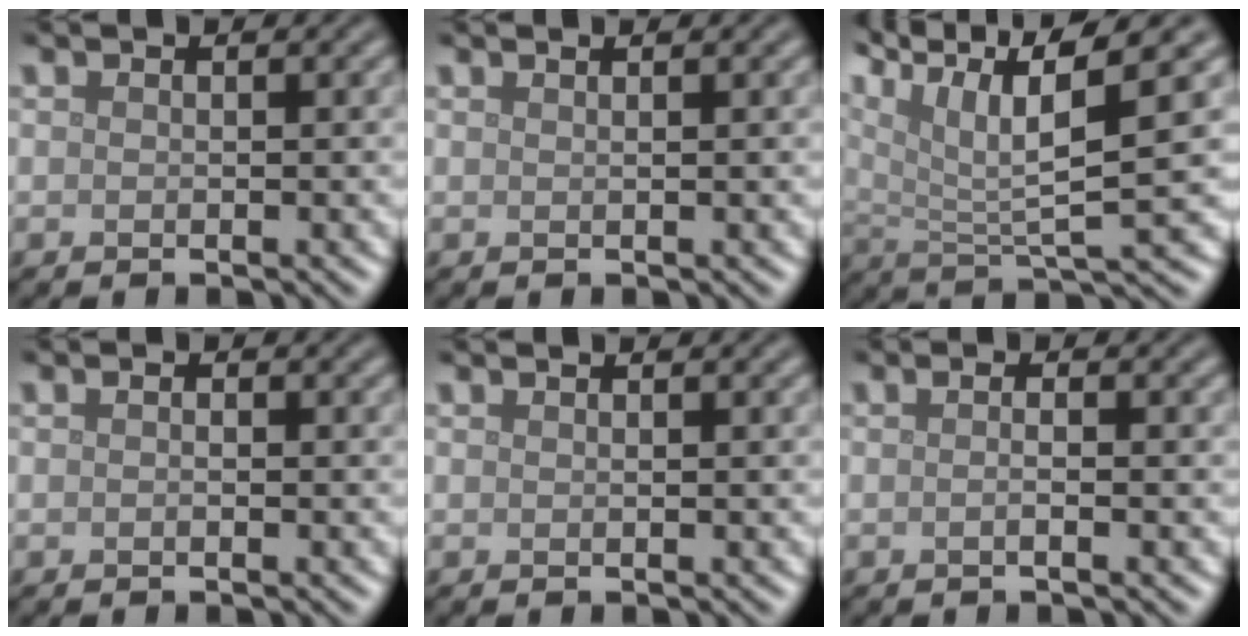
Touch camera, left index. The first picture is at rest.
{"total": 1.3, "force": [0.8, 0.5, 0.9], "torque": [-0.005, 0.001, -0.001]}
{"total": 10.3, "force": [5.4, 2.5, 8.4], "torque": [-0.155, 0.014, 0.099]}
{"total": 0.5, "force": [0.0, 0.2, 0.5], "torque": [-0.011, -0.001, -0.001]}
{"total": 0.8, "force": [0.5, 0.3, 0.5], "torque": [-0.001, 0.000, 0.003]}
{"total": 1.9, "force": [0.2, 0.8, 1.7], "torque": [-0.008, -0.006, -0.016]}